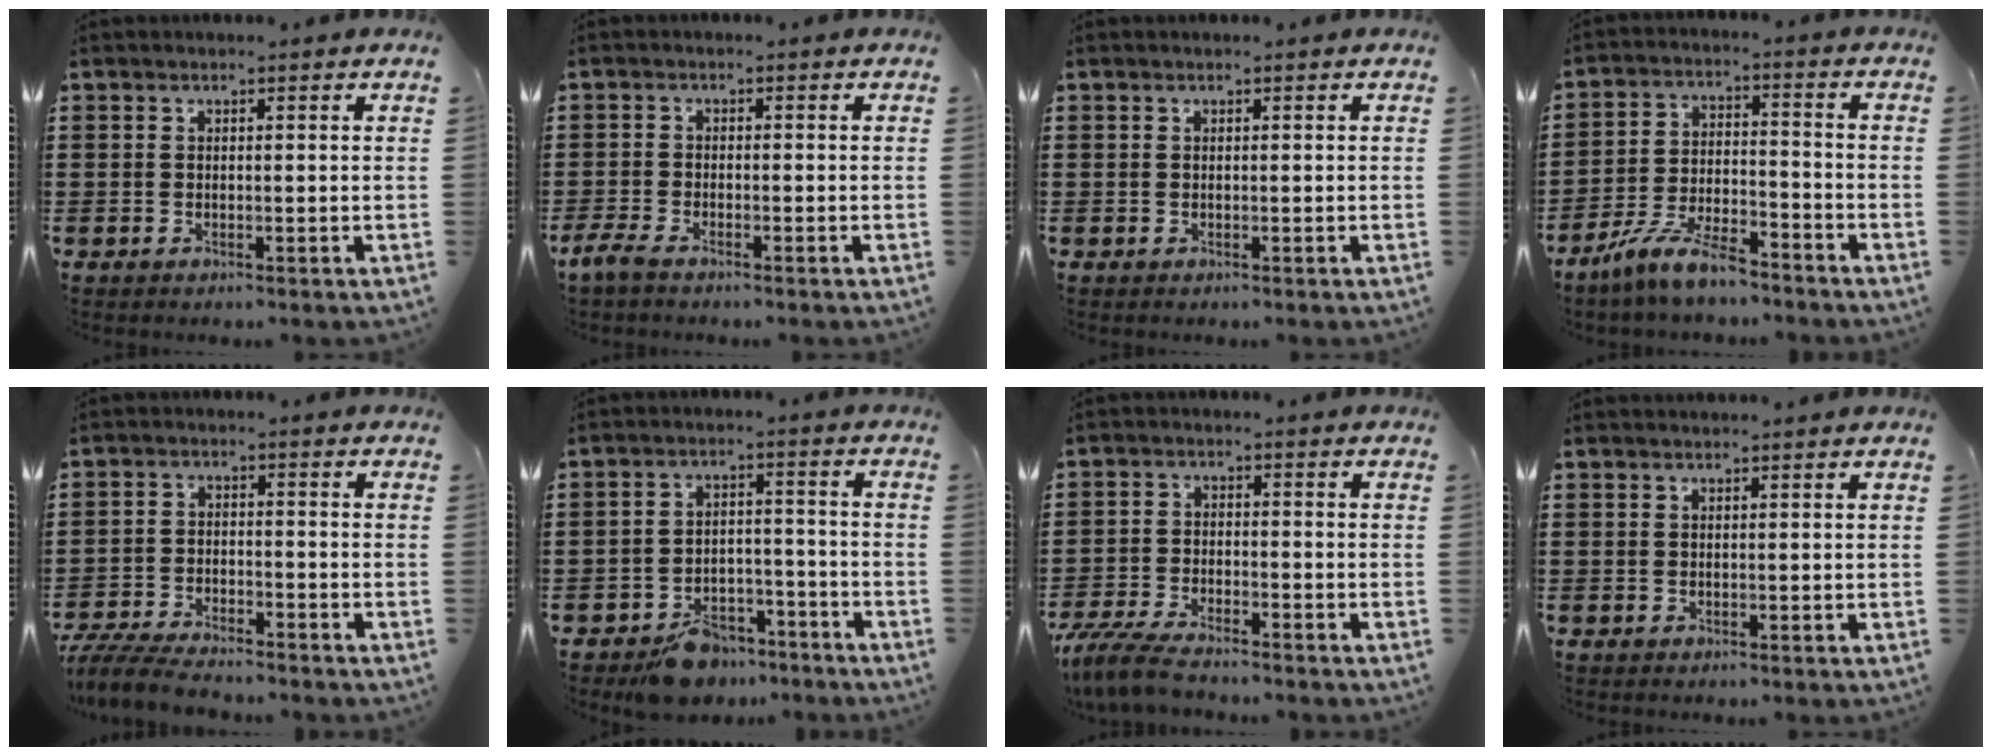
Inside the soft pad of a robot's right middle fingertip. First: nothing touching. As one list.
[{"total": 2.2, "force": [-1.8, 0.3, 1.3], "torque": [-0.046, -0.007, -0.040]}, {"total": 0.0}, {"total": 8.2, "force": [-6.8, 1.2, 4.3], "torque": [-0.097, 0.002, -0.132]}, {"total": 5.6, "force": [-5.3, 0.6, 1.5], "torque": [-0.044, -0.005, -0.107]}, {"total": 6.6, "force": [-5.8, 2.5, 2.0], "torque": [-0.031, 0.021, -0.108]}, {"total": 5.3, "force": [-4.7, 0.6, 2.2], "torque": [-0.071, -0.013, -0.099]}, {"total": 0.5, "force": [0.5, -0.1, 0.0], "torque": [-0.001, 0.000, 0.010]}]